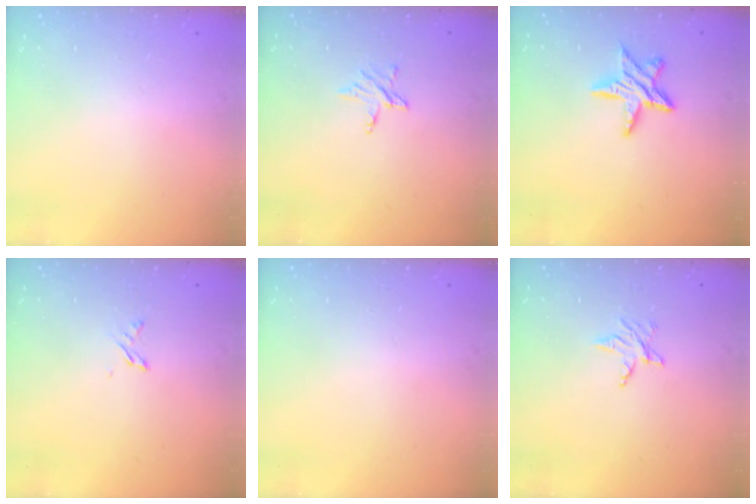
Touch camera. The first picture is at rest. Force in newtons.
{"total": 3.9, "press": 3.9, "slide": 0.3}
{"total": 10.6, "press": 10.6, "slide": 0.7}
{"total": 1.7, "press": 1.7, "slide": 0.3}
{"total": 0.0}
{"total": 3.2, "press": 3.2, "slide": 0.4}